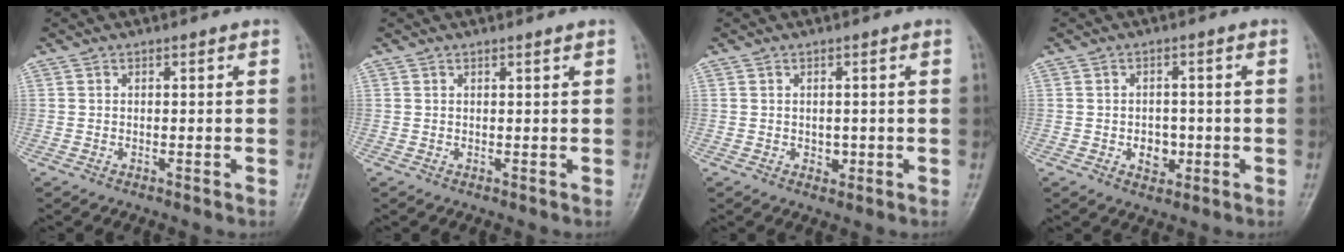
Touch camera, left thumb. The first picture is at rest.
{"total": 0.6, "force": [0.4, -0.1, 0.4], "torque": [-0.013, -0.004, 0.011]}
{"total": 1.8, "force": [-0.2, 1.4, 1.1], "torque": [-0.007, 0.000, 0.001]}
{"total": 4.3, "force": [-1.0, 3.3, 2.6], "torque": [-0.016, 0.006, -0.012]}